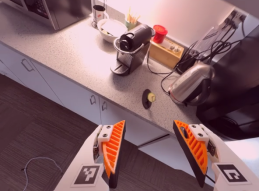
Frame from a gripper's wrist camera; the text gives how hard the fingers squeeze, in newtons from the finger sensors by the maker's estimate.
{"total": 0.0}